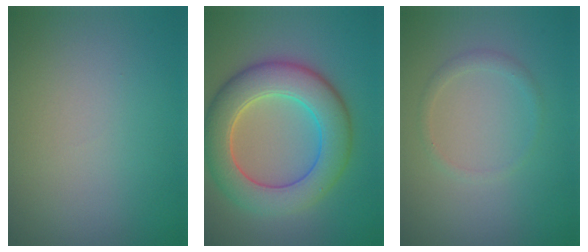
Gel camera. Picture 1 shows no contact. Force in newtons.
{"total": 8.2, "press": 8.2, "slide": 0.3}
{"total": 1.1, "press": 1.0, "slide": 0.1}